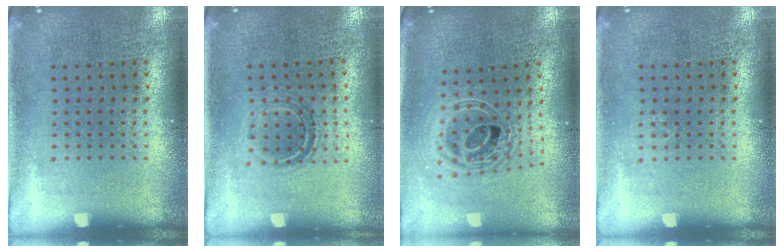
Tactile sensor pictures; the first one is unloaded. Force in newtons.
{"total": 1.1, "press": 1.0, "slide": 0.5}
{"total": 2.1, "press": 1.6, "slide": 1.3}
{"total": 0.5, "press": 0.5, "slide": 0.2}